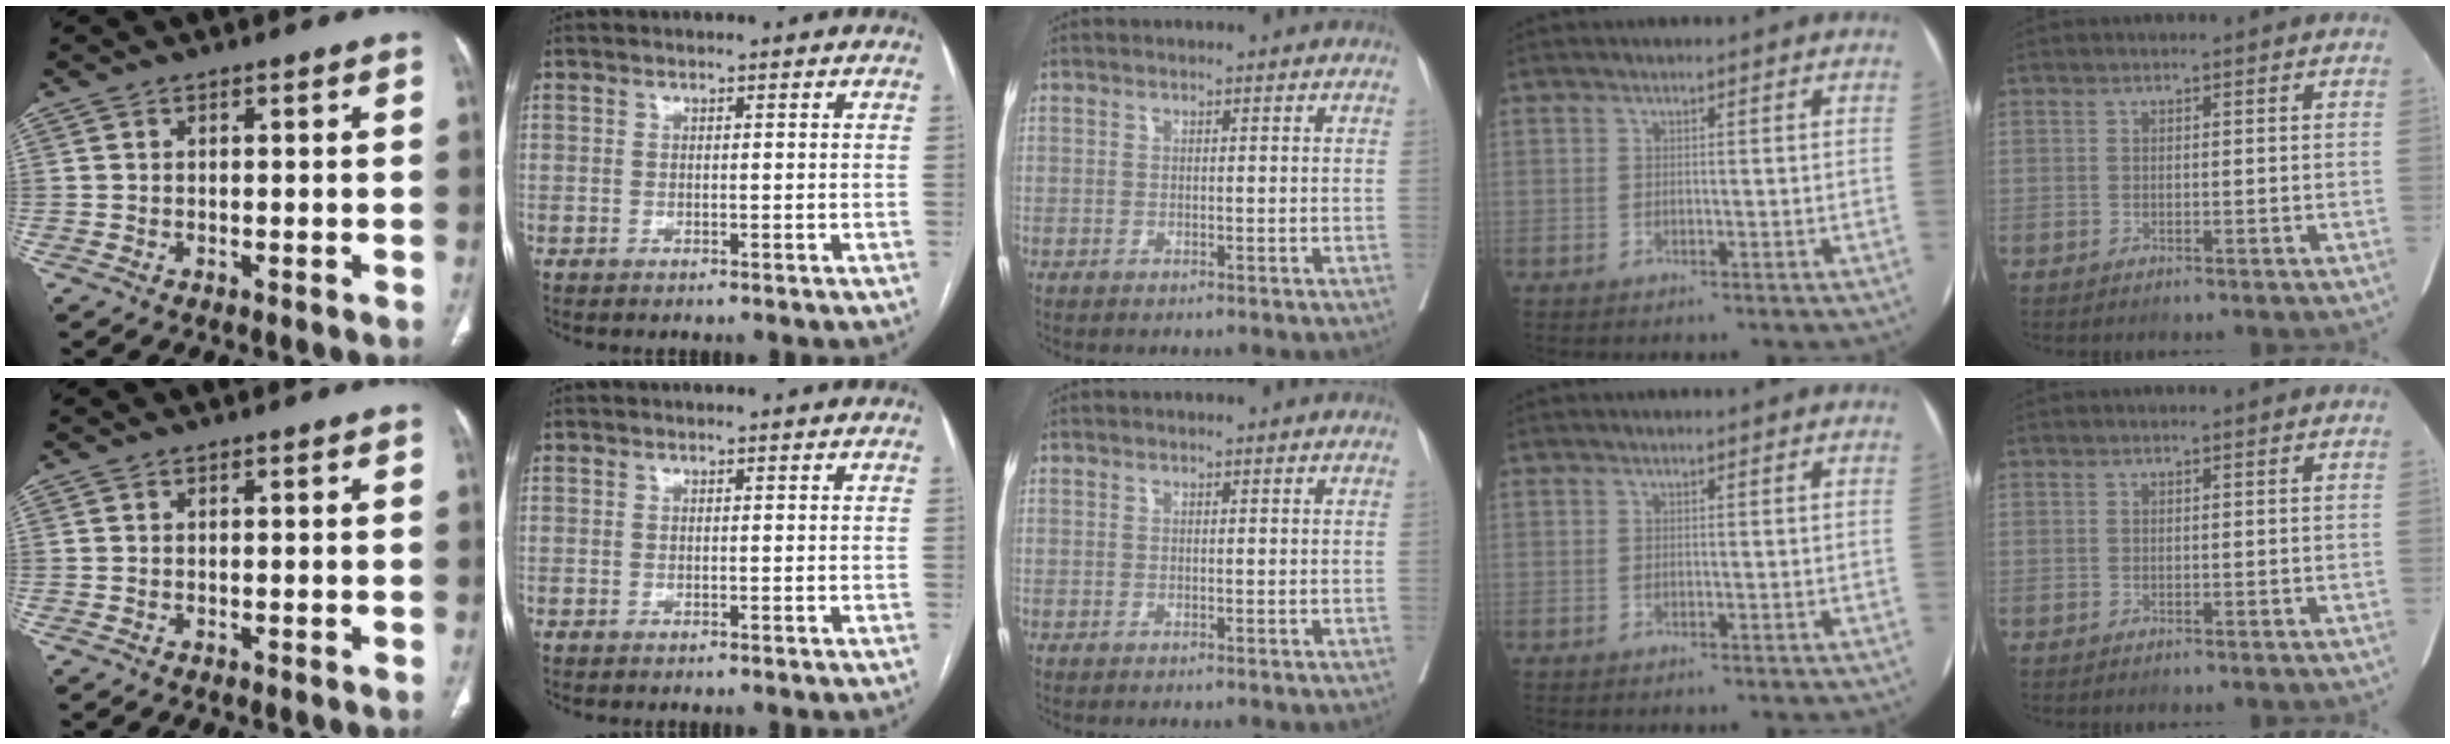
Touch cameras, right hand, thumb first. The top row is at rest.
{}